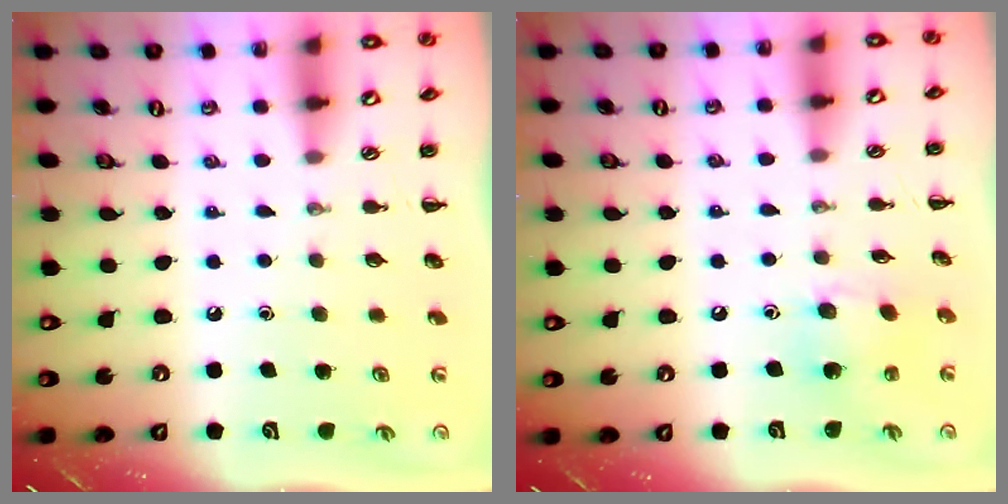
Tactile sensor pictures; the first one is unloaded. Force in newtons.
{"total": 6.3, "press": 6.3, "slide": 0.7}